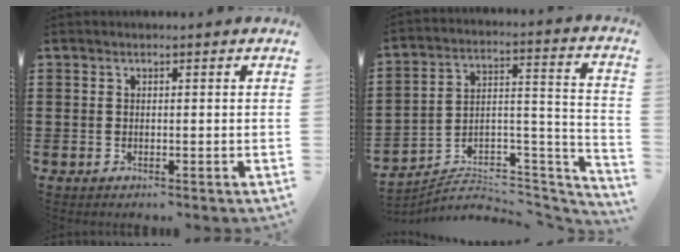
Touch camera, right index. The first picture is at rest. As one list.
[{"total": 3.8, "force": [-3.3, 1.7, 1.0], "torque": [-0.021, -0.012, -0.069]}]